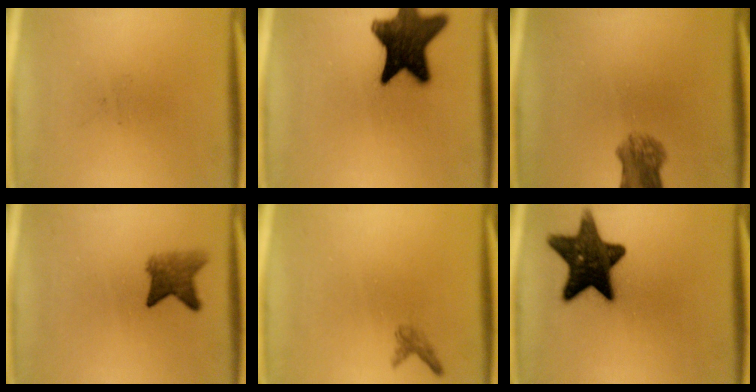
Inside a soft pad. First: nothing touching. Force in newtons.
{"total": 16.3}
{"total": 5.1}
{"total": 4.3}
{"total": 1.1}
{"total": 15.0}